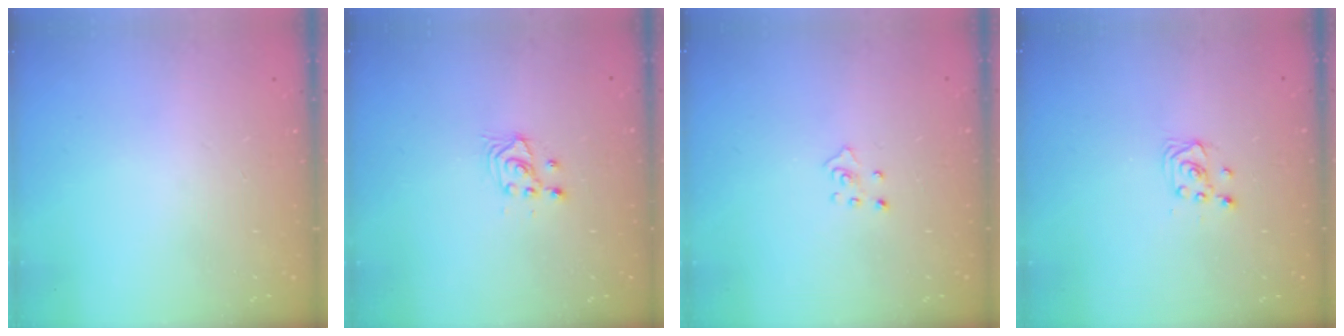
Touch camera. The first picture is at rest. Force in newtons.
{"total": 3.8, "press": 3.8, "slide": 0.4}
{"total": 3.7, "press": 3.6, "slide": 0.4}
{"total": 2.9, "press": 2.9, "slide": 0.4}